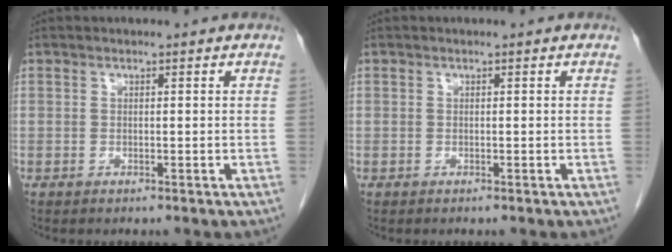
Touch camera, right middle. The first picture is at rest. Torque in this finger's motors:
{"motor_torque": [-0.62, 0.25, -0.27, -0.07]}